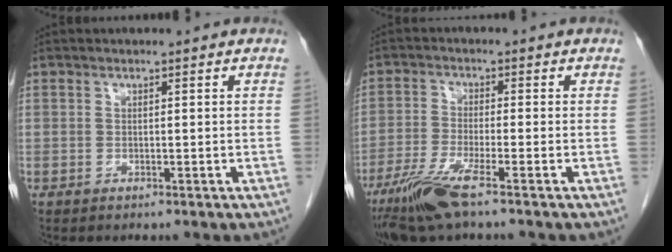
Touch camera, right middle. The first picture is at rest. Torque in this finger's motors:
{"motor_torque": [1.19, -0.94, 0.14, 0.10]}